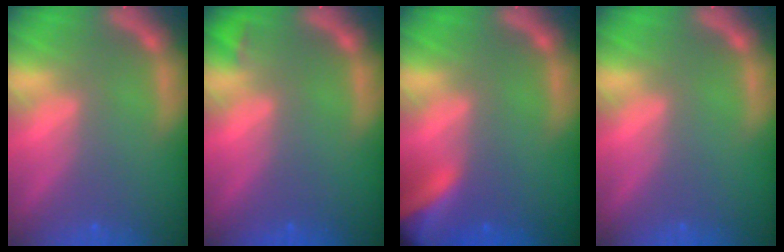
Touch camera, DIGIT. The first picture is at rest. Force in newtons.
{"total": 0.9}
{"total": 9.0}
{"total": 0.0}